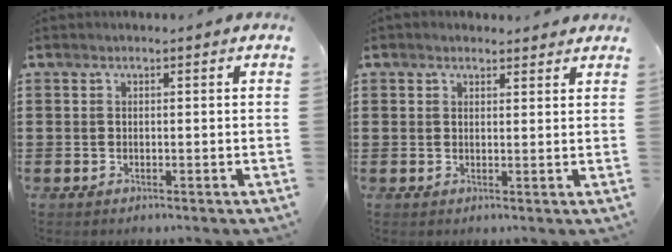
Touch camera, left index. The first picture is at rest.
{"total": 1.6, "force": [1.5, 0.4, 0.2], "torque": [-0.008, 0.003, 0.030]}